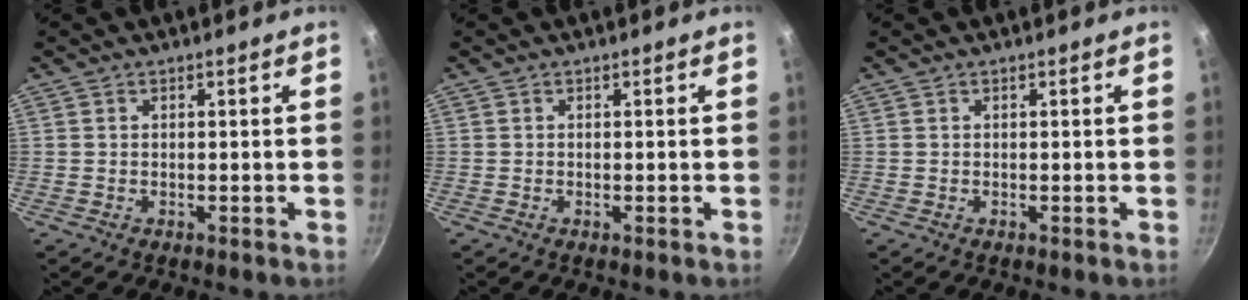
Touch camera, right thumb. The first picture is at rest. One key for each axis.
{"total": 0.0}
{"total": 0.0}